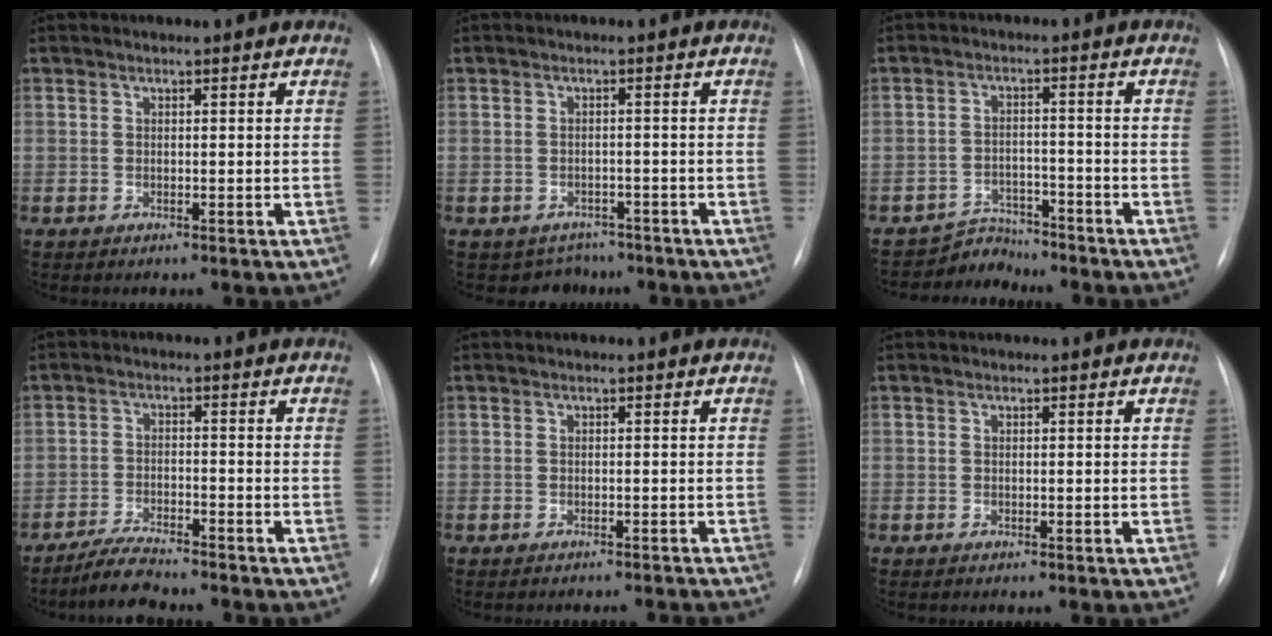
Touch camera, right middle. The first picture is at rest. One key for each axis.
{"total": 4.3, "fx": -3.4, "fy": 2.6, "fz": -0.4, "tx": 0.011, "ty": 0.017, "tz": -0.043}
{"total": 4.1, "fx": -3.8, "fy": 1.0, "fz": -1.4, "tx": 0.030, "ty": 0.007, "tz": -0.058}
{"total": 5.4, "fx": -4.9, "fy": 0.3, "fz": 2.2, "tx": -0.039, "ty": -0.019, "tz": -0.089}
{"total": 5.0, "fx": -4.9, "fy": 0.3, "fz": 1.0, "tx": -0.010, "ty": -0.002, "tz": -0.051}
{"total": 0.0}